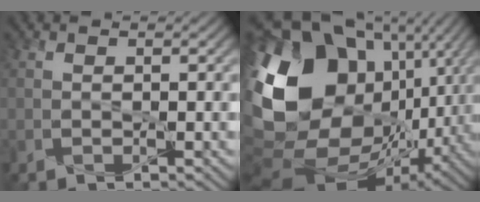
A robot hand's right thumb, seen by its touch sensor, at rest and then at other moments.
{"total": 21.5, "force": [2.6, 15.6, 14.5], "torque": [-0.327, -0.003, 0.074]}